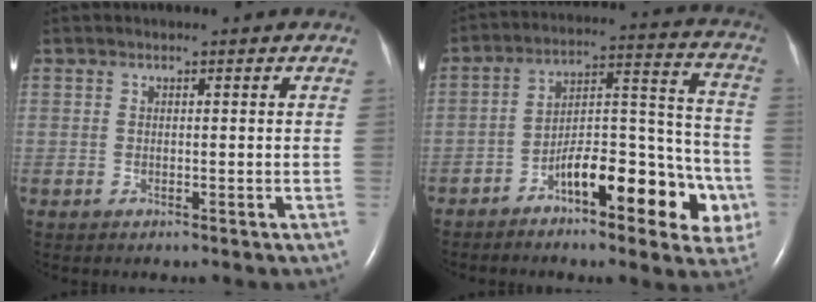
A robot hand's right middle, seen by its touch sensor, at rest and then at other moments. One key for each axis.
{"total": 15.9, "fx": -7.4, "fy": 5.0, "fz": 13.2, "tx": -0.176, "ty": 0.036, "tz": -0.104}